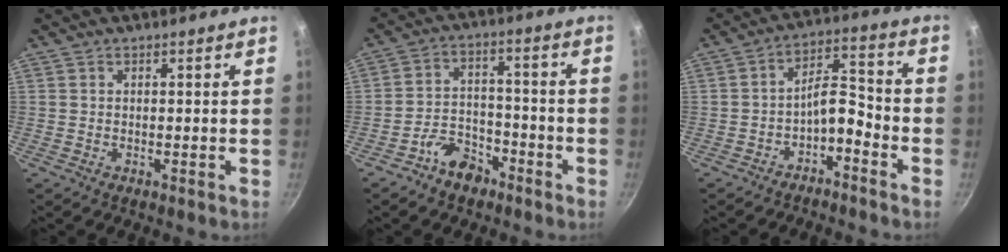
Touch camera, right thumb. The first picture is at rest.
{"total": 7.2, "force": [-5.0, 4.3, 2.9], "torque": [-0.026, 0.054, -0.089]}
{"total": 7.0, "force": [-4.0, 3.1, 4.8], "torque": [-0.065, 0.064, -0.063]}